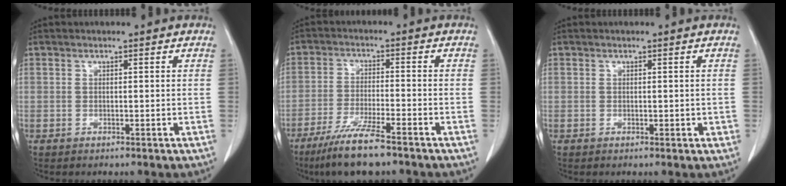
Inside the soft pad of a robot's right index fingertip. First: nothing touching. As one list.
[{"total": 9.5, "force": [-7.1, 0.6, 6.3], "torque": [-0.112, -0.025, -0.121]}, {"total": 1.0, "force": [0.0, 0.6, 0.7], "torque": [-0.009, 0.002, 0.004]}]